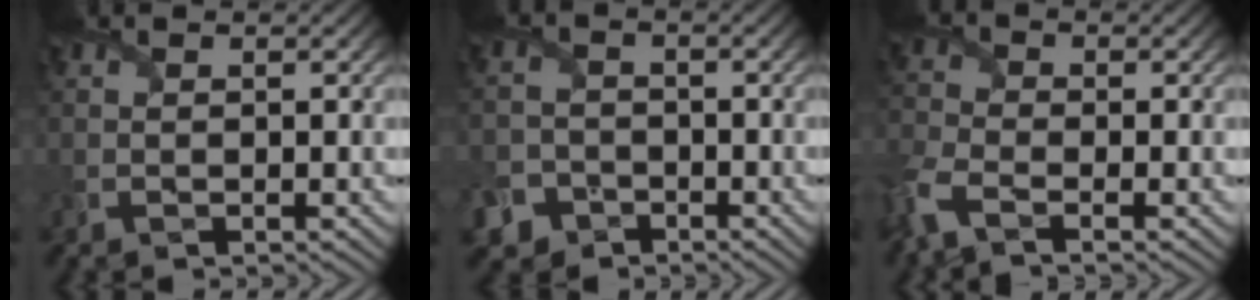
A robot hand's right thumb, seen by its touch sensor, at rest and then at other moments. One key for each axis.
{"total": 5.1, "fx": -3.3, "fy": 3.8, "fz": 0.5, "tx": 0.002, "ty": -0.008, "tz": -0.071}
{"total": 5.5, "fx": -3.5, "fy": 2.6, "fz": 3.4, "tx": -0.098, "ty": -0.018, "tz": -0.088}